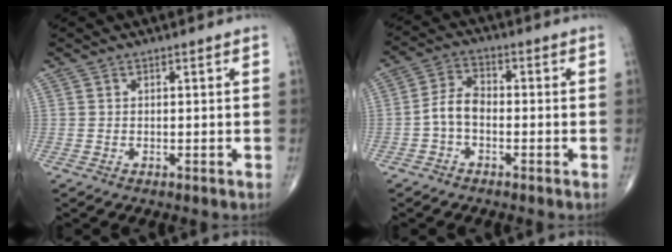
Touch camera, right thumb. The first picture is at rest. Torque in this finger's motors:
{"motor_torque": [-0.21, 0.32, 0.62, -0.06, 0.03]}